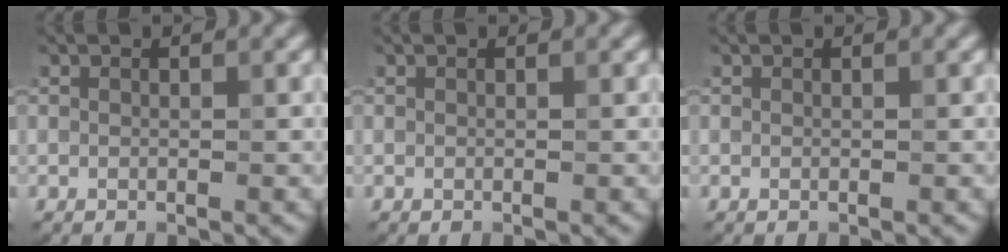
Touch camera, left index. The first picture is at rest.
{"total": 0.0}
{"total": 0.0}